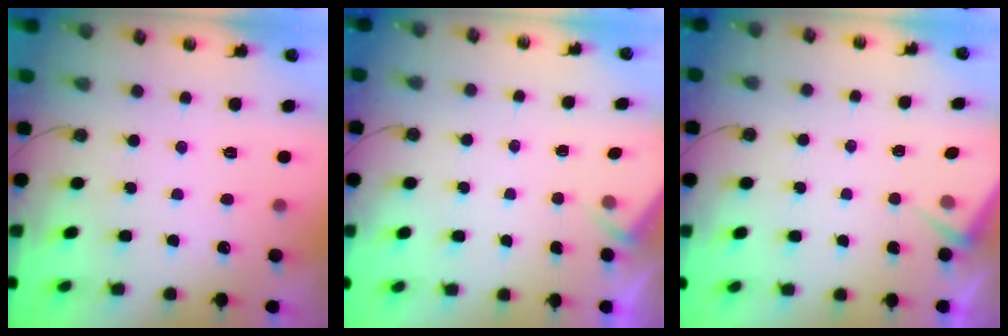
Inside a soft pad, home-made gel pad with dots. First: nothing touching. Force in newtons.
{"total": 2.0, "press": 1.9, "slide": 0.4}
{"total": 3.9, "press": 3.8, "slide": 0.6}